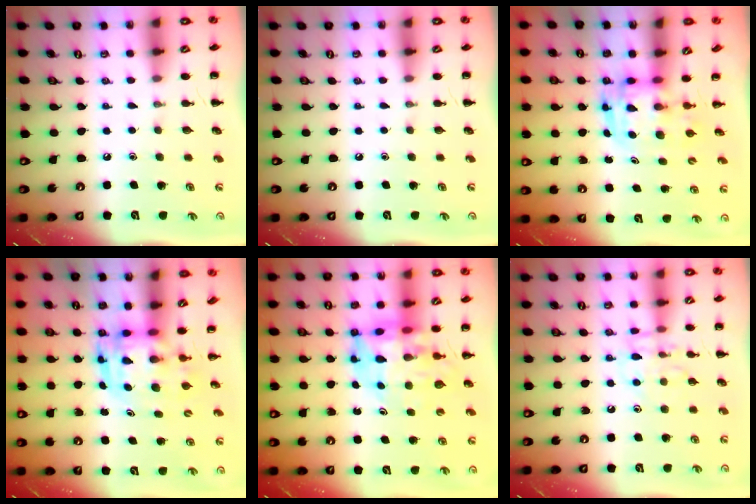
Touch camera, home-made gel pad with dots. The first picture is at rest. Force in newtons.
{"total": 0.0}
{"total": 3.3, "press": 3.2, "slide": 0.6}
{"total": 3.5, "press": 3.4, "slide": 0.7}
{"total": 9.9, "press": 9.4, "slide": 3.1}
{"total": 9.5, "press": 9.5, "slide": 0.4}